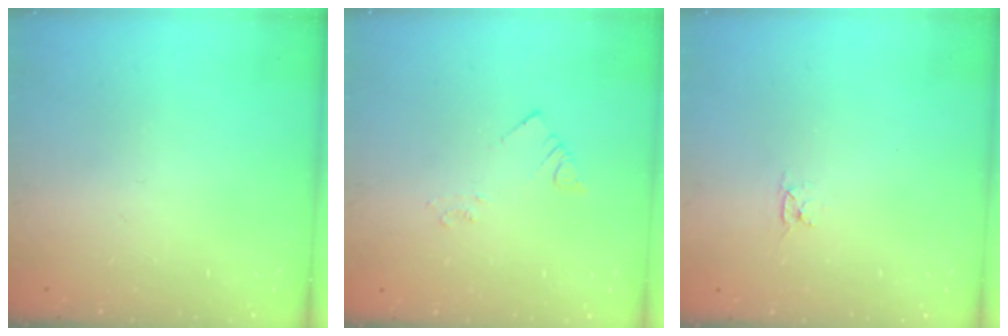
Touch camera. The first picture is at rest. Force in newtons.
{"total": 2.1, "press": 2.1, "slide": 0.3}
{"total": 2.8, "press": 2.8, "slide": 0.3}